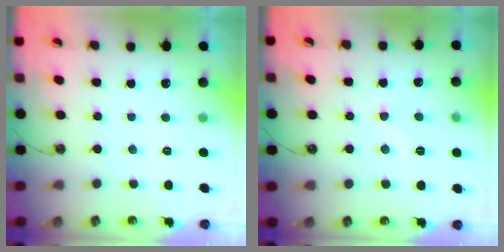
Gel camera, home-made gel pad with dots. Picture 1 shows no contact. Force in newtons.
{"total": 2.5, "press": 2.4, "slide": 0.7}